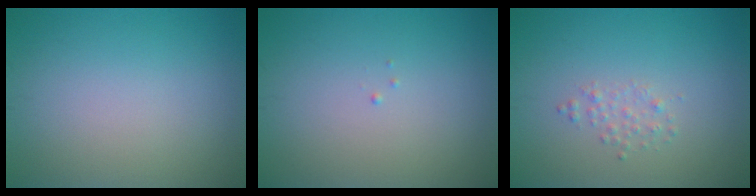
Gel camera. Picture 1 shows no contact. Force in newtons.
{"total": 0.0}
{"total": 1.0, "press": 1.0, "slide": 0.1}